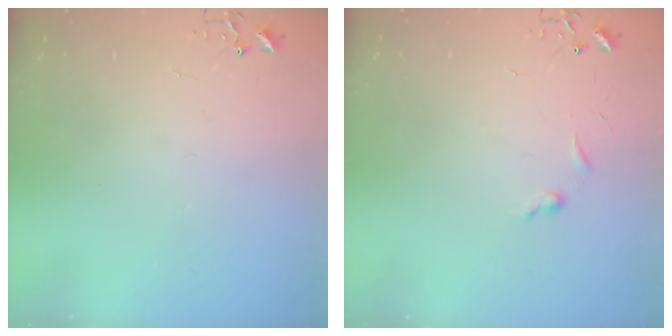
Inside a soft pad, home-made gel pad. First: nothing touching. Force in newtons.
{"total": 4.4, "press": 4.3, "slide": 0.6}